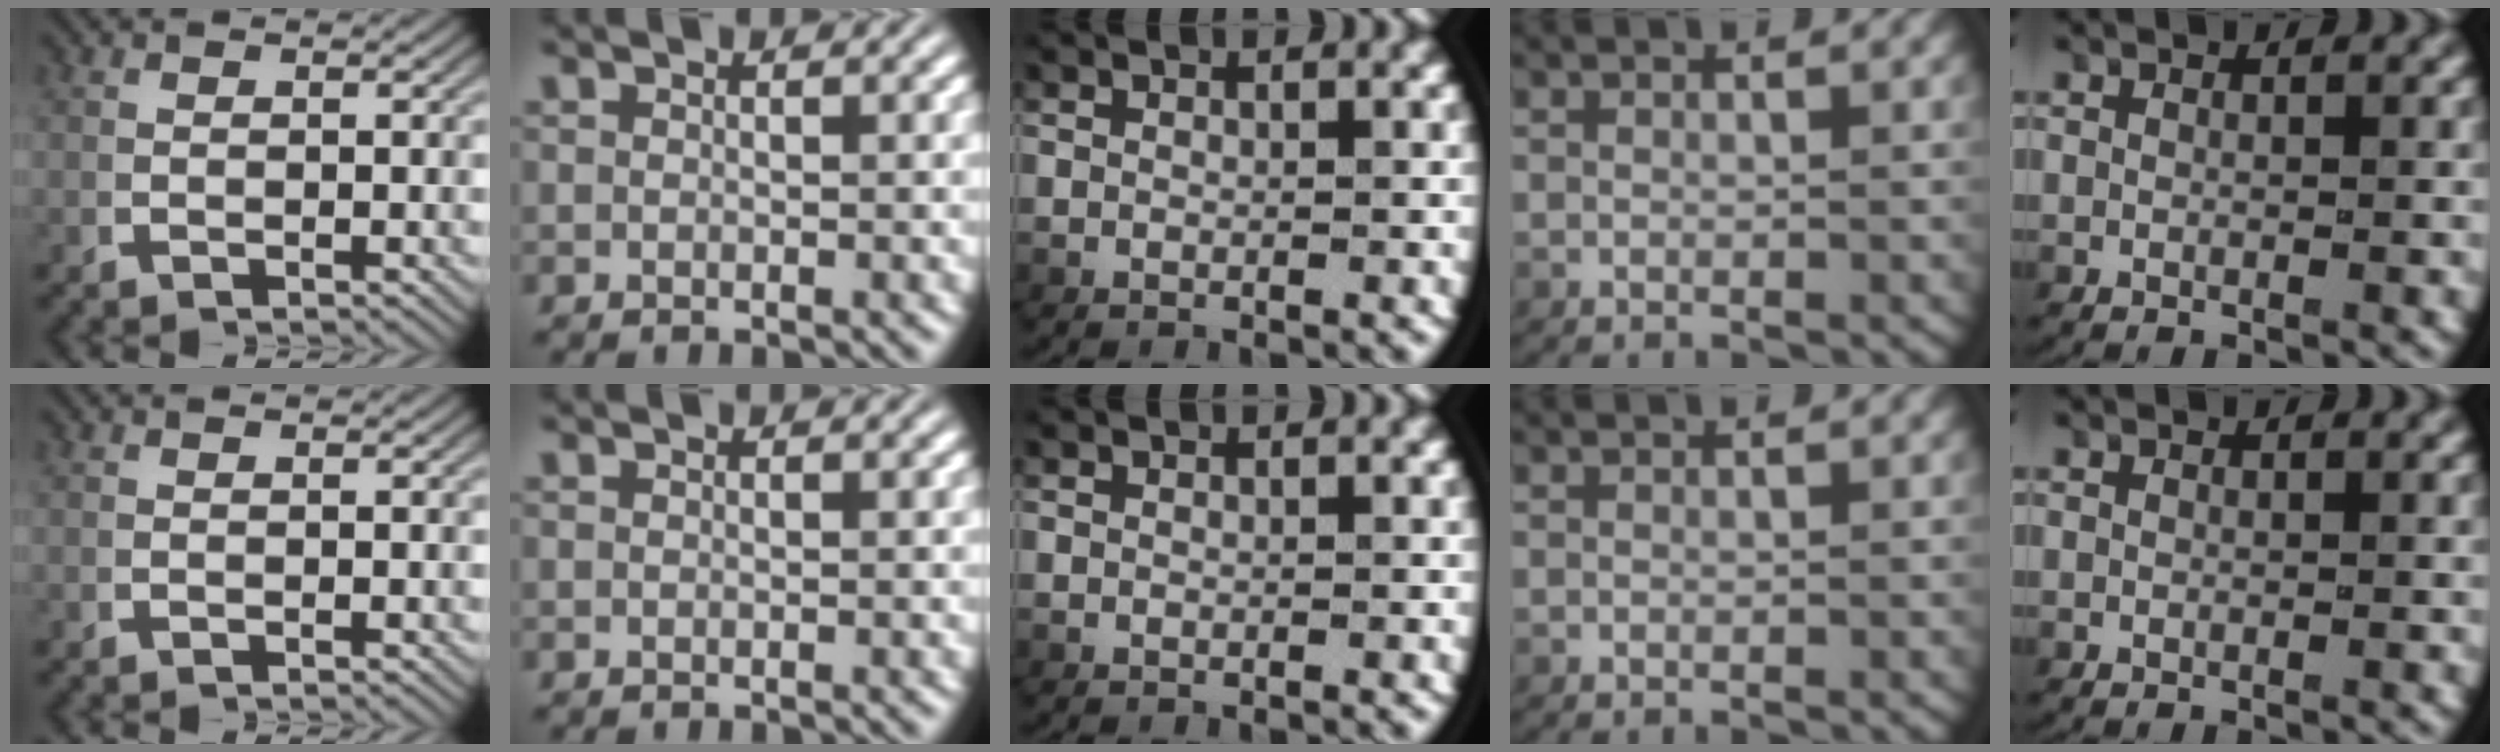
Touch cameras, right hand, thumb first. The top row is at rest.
{}